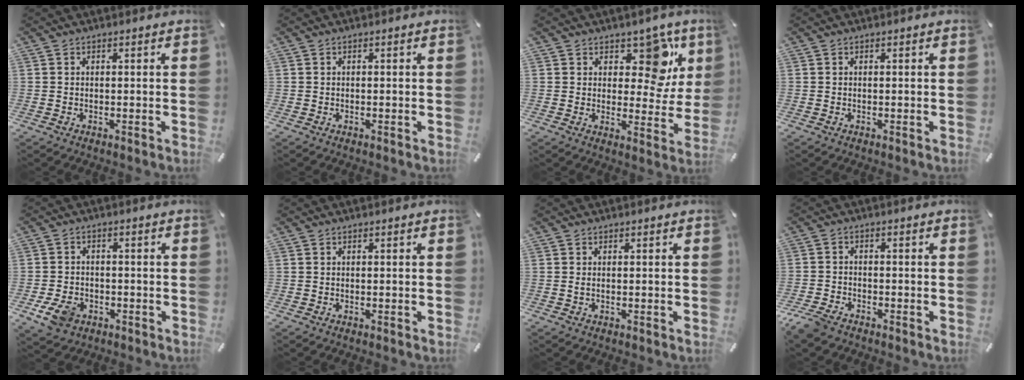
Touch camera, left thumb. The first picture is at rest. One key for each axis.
{"total": 0.0}
{"total": 13.4, "fx": 6.7, "fy": 8.0, "fz": 8.5, "tx": -0.095, "ty": -0.045, "tz": 0.115}
{"total": 0.0}
{"total": 6.7, "fx": -2.7, "fy": 5.0, "fz": 3.4, "tx": -0.076, "ty": 0.005, "tz": -0.052}
{"total": 0.0}
{"total": 0.7, "fx": 0.1, "fy": 0.3, "fz": 0.7, "tx": -0.005, "ty": -0.003, "tz": -0.001}
{"total": 3.8, "fx": -3.1, "fy": 1.7, "fz": 1.4, "tx": -0.047, "ty": 0.009, "tz": -0.066}